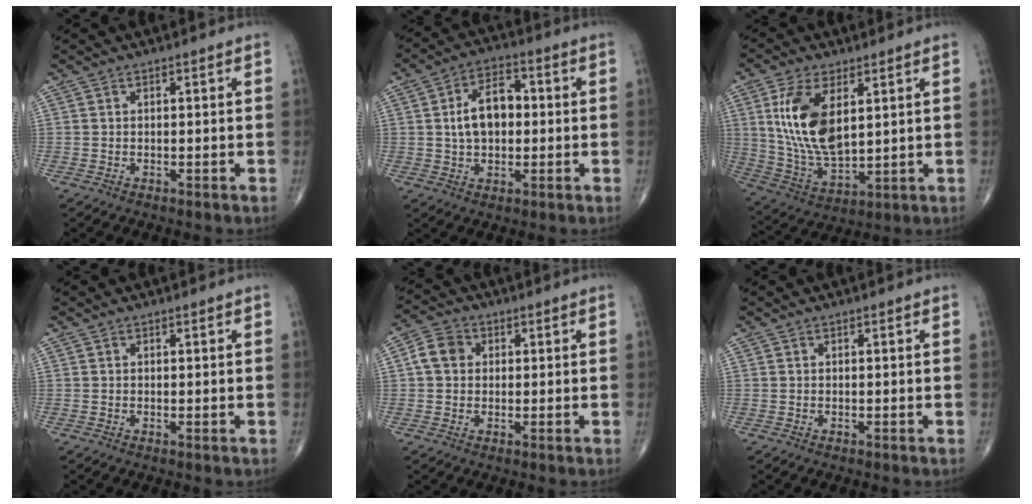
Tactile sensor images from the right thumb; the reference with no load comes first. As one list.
[{"total": 9.3, "force": [0.6, 5.8, 7.3], "torque": [-0.109, 0.017, 0.007]}, {"total": 14.9, "force": [4.2, 7.5, 12.2], "torque": [-0.237, -0.020, 0.091]}, {"total": 0.0}, {"total": 6.6, "force": [1.3, 5.8, 2.8], "torque": [-0.035, 0.009, 0.014]}, {"total": 0.0}]